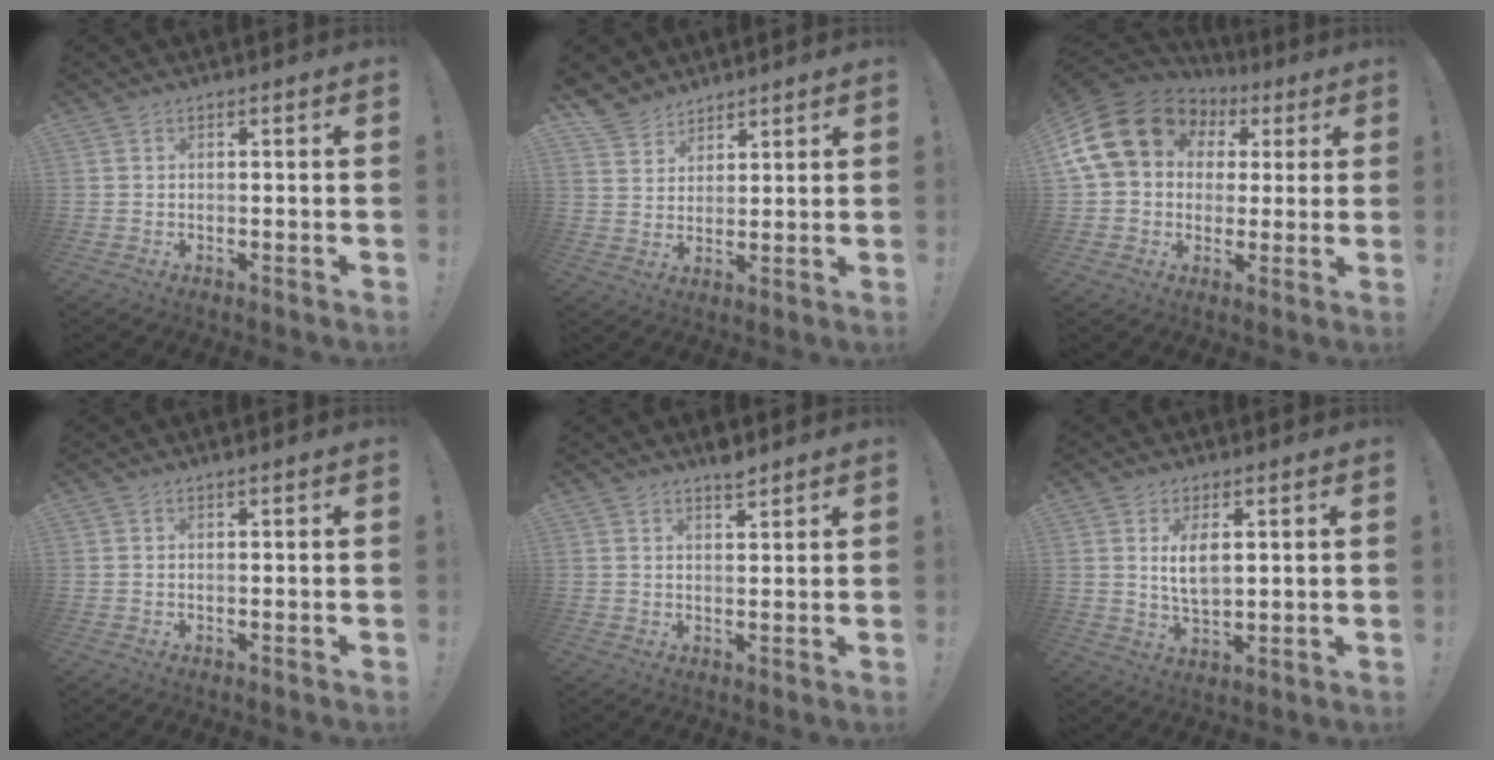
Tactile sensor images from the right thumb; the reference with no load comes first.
{"total": 6.4, "force": [5.1, 3.8, 0.4], "torque": [-0.016, -0.039, 0.102]}
{"total": 20.0, "force": [6.0, 15.3, 11.4], "torque": [-0.212, -0.019, 0.127]}
{"total": 0.6, "force": [0.6, -0.1, 0.1], "torque": [0.003, -0.001, 0.010]}
{"total": 3.3, "force": [3.0, 0.6, 1.3], "torque": [-0.010, -0.022, 0.049]}
{"total": 6.2, "force": [1.9, 2.8, 5.2], "torque": [-0.097, -0.012, 0.026]}